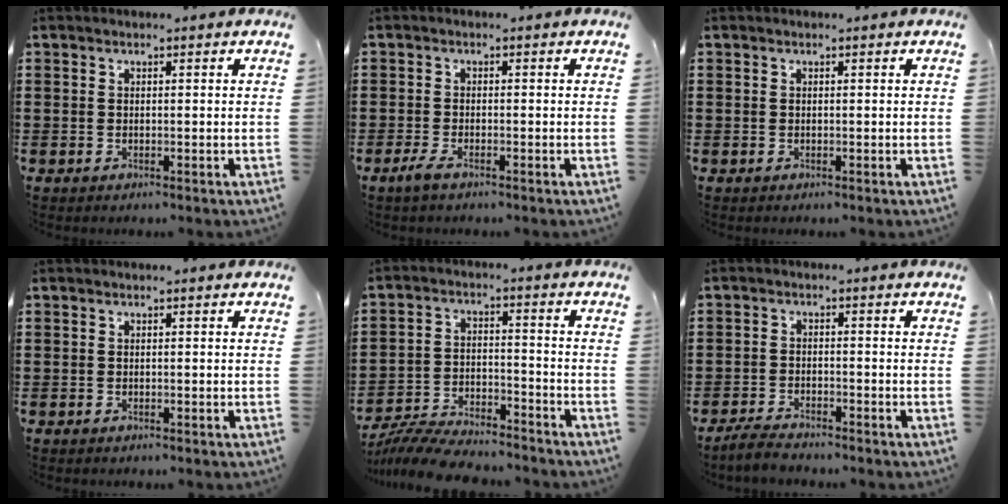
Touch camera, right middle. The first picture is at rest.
{"total": 1.8, "force": [-1.1, 0.4, 1.4], "torque": [-0.038, -0.004, -0.026]}
{"total": 0.0}
{"total": 0.0}
{"total": 7.2, "force": [-7.0, 0.9, 1.6], "torque": [-0.030, 0.013, -0.137]}
{"total": 2.9, "force": [-2.8, 0.4, 0.5], "torque": [-0.019, 0.004, -0.062]}